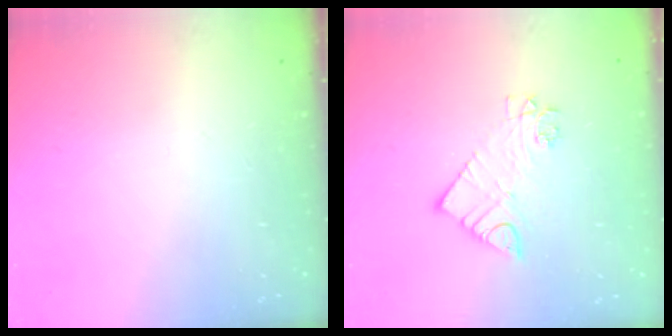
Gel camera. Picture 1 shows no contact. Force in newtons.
{"total": 9.3, "press": 9.3, "slide": 0.7}